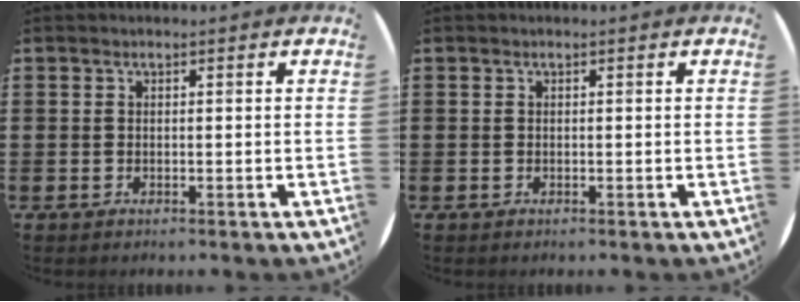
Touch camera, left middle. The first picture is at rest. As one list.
[{"total": 0.0}]